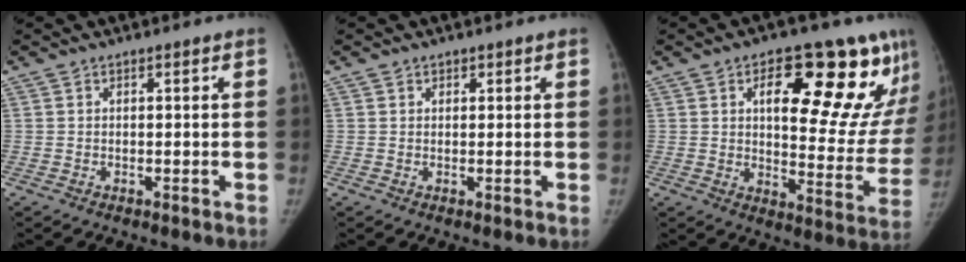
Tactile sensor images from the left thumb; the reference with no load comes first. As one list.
[{"total": 1.0, "force": [0.6, 0.9, 0.0], "torque": [0.015, -0.002, 0.004]}, {"total": 22.9, "force": [10.7, 9.4, 18.0], "torque": [-0.187, -0.033, 0.150]}]